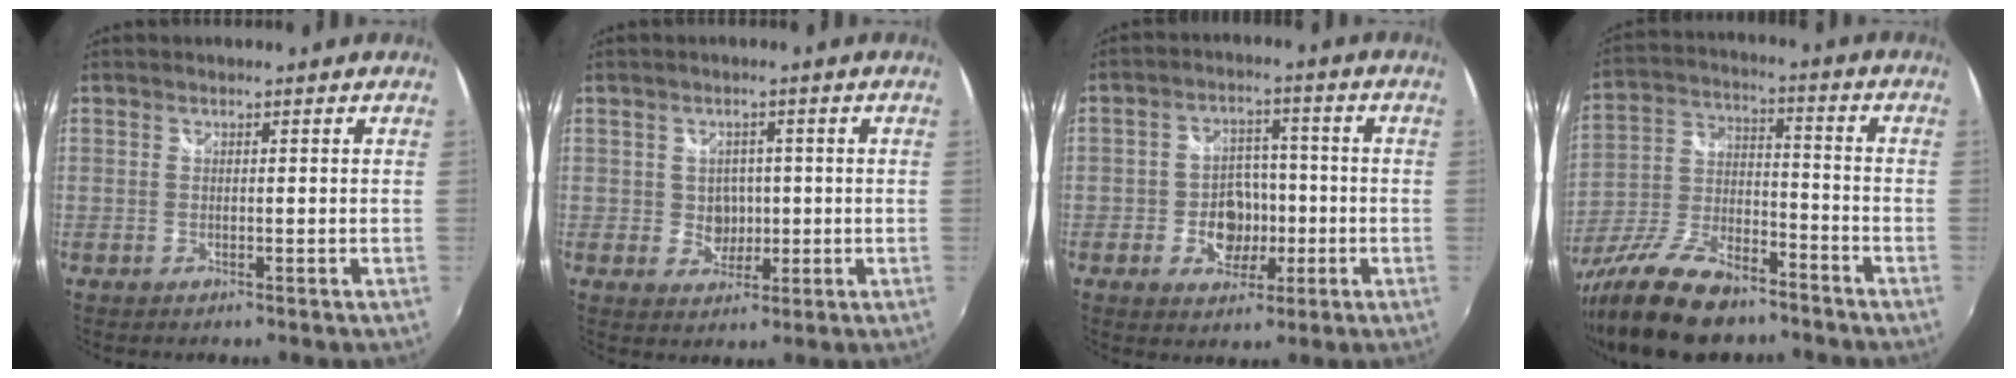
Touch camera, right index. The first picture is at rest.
{"total": 3.9, "force": [0.0, 3.6, 1.4], "torque": [-0.024, 0.005, 0.003]}
{"total": 7.7, "force": [-2.3, 6.1, 4.1], "torque": [-0.086, 0.012, -0.031]}
{"total": 18.5, "force": [-13.3, 7.3, 10.5], "torque": [-0.221, -0.021, -0.235]}